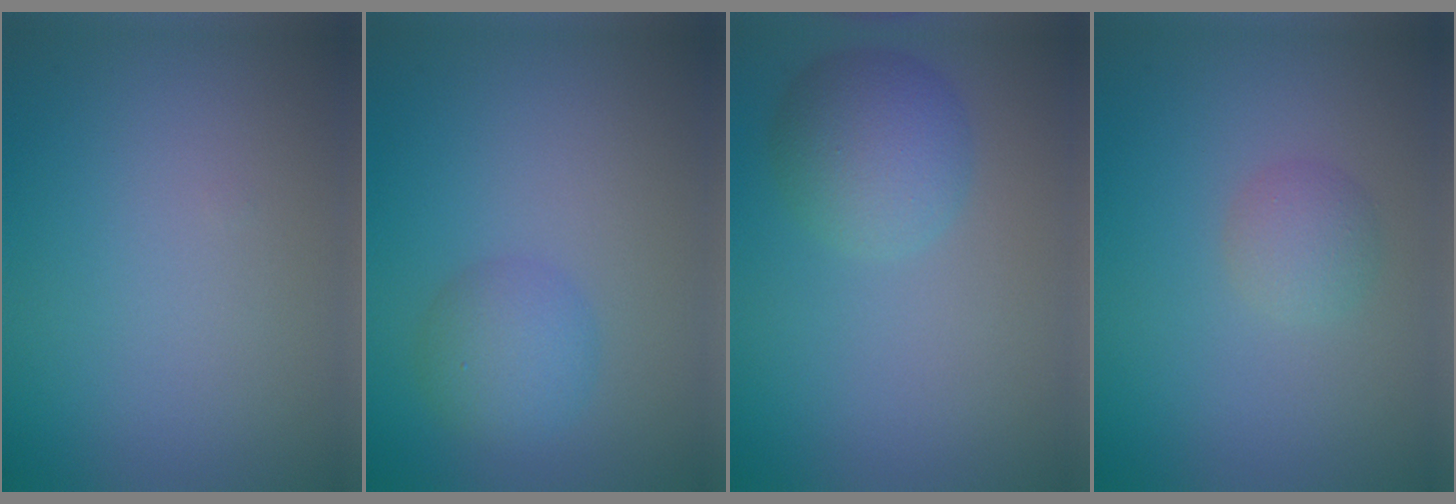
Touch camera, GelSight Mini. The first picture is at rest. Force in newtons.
{"total": 2.9, "press": 2.9, "slide": 0.1}
{"total": 4.2, "press": 4.2, "slide": 0.1}
{"total": 1.8, "press": 1.8, "slide": 0.1}